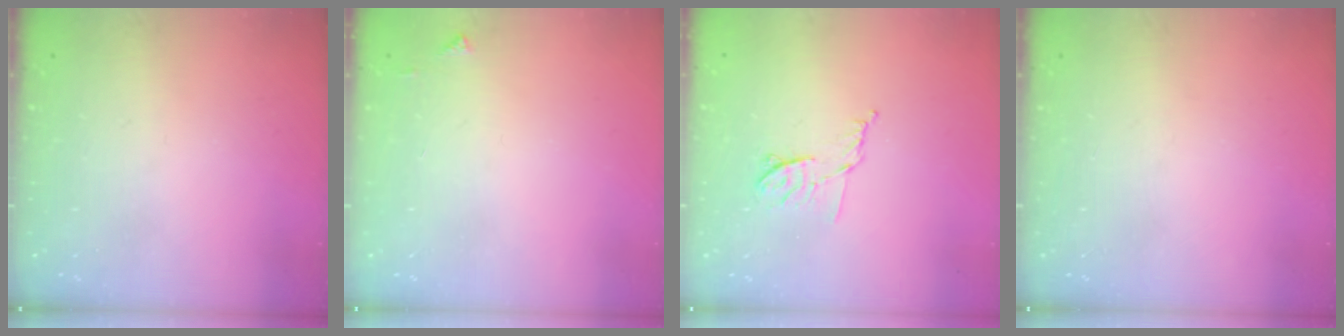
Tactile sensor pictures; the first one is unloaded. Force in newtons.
{"total": 3.6, "press": 3.6, "slide": 0.5}
{"total": 7.4, "press": 7.3, "slide": 1.2}
{"total": 0.0}